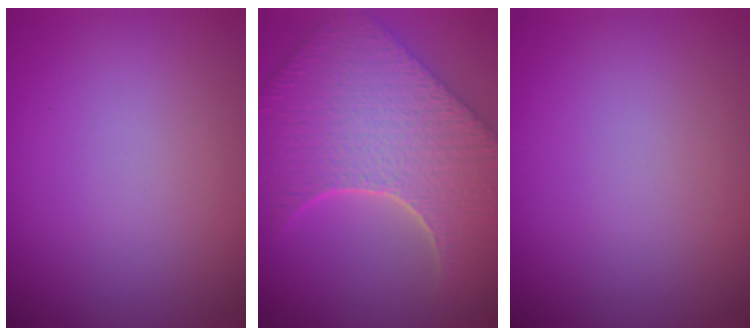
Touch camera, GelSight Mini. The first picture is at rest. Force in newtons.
{"total": 8.8, "press": 7.2, "slide": 5.0}
{"total": 0.0}